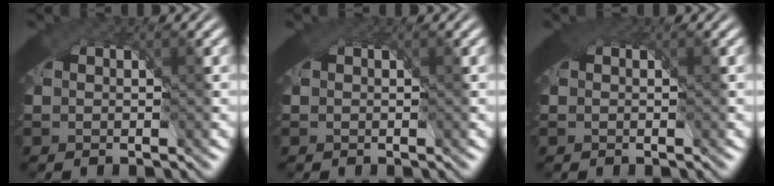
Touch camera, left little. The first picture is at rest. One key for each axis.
{"total": 0.6, "fx": 0.2, "fy": 0.4, "fz": 0.2, "tx": -0.002, "ty": -0.001, "tz": 0.003}
{"total": 1.6, "fx": 0.9, "fy": 0.9, "fz": 1.0, "tx": -0.018, "ty": -0.002, "tz": 0.014}